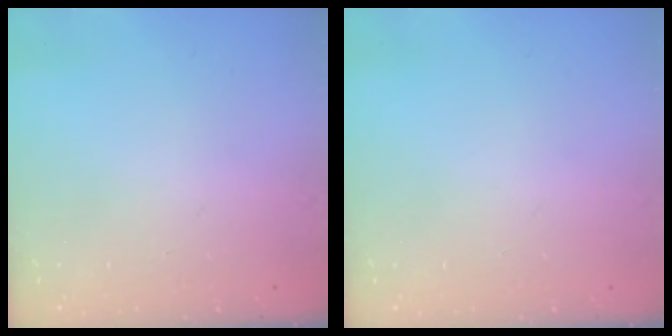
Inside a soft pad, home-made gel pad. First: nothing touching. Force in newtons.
{"total": 0.0}